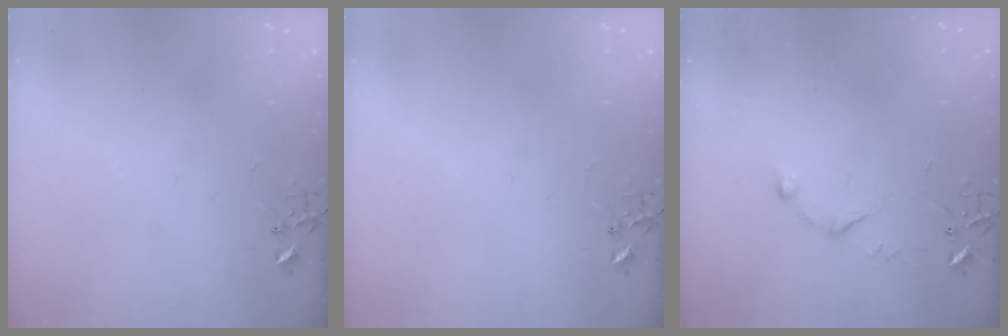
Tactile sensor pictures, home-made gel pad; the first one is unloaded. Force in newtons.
{"total": 0.0}
{"total": 6.6, "press": 6.6, "slide": 0.5}